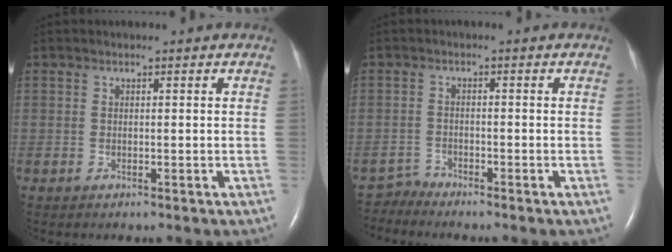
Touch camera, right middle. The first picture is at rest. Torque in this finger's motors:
{"motor_torque": [-0.48, 0.09, -0.10, -0.02]}